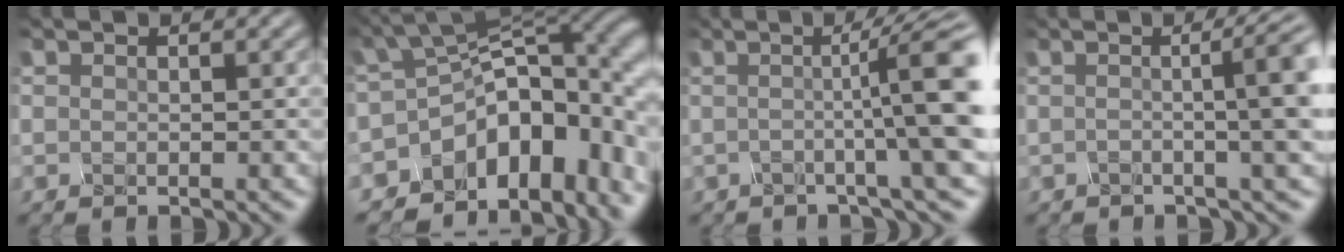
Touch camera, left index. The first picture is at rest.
{"total": 13.6, "force": [-6.5, 8.5, 8.3], "torque": [-0.100, -0.014, -0.101]}
{"total": 9.8, "force": [0.1, 1.4, 9.7], "torque": [-0.103, 0.015, -0.005]}
{"total": 8.8, "force": [0.4, 2.7, 8.4], "torque": [-0.059, 0.025, -0.014]}